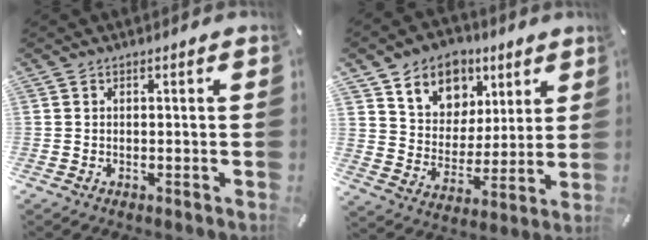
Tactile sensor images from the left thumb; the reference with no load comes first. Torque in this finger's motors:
{"motor_torque": [1.83, 1.83, 1.39, -1.38, 0.12]}